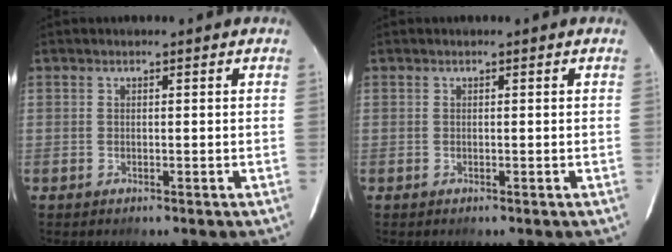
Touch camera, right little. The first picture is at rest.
{"total": 0.0}